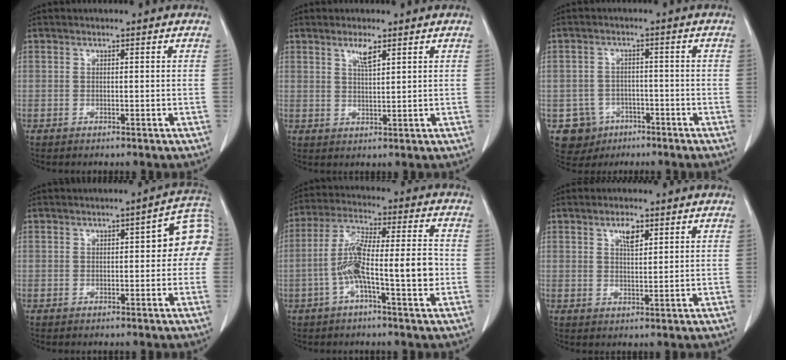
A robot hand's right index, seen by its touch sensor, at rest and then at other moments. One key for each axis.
{"total": 2.8, "fx": 1.8, "fy": 0.3, "fz": 2.1, "tx": -0.044, "ty": -0.001, "tz": 0.034}
{"total": 5.9, "fx": -2.7, "fy": 5.2, "fz": 0.5, "tx": -0.010, "ty": 0.010, "tz": -0.037}
{"total": 7.1, "fx": 0.7, "fy": 2.4, "fz": 6.6, "tx": -0.071, "ty": 0.034, "tz": 0.003}
{"total": 11.5, "fx": -2.5, "fy": 1.8, "fz": 11.1, "tx": -0.207, "ty": 0.023, "tz": -0.047}
{"total": 3.1, "fx": 1.7, "fy": 1.1, "fz": 2.3, "tx": -0.043, "ty": -0.002, "tz": 0.031}